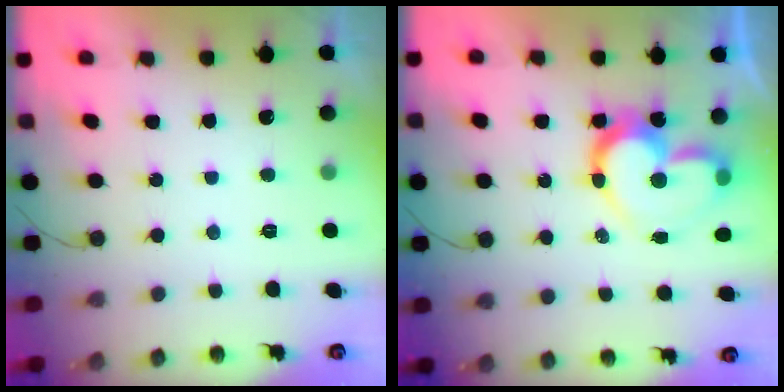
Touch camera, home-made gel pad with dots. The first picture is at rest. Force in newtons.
{"total": 15.4, "press": 15.3, "slide": 1.6}